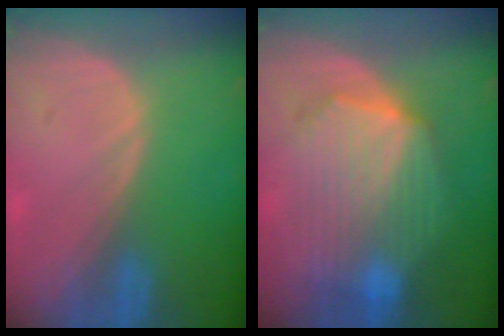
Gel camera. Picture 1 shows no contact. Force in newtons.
{"total": 10.1, "press": 10.0, "slide": 0.9}